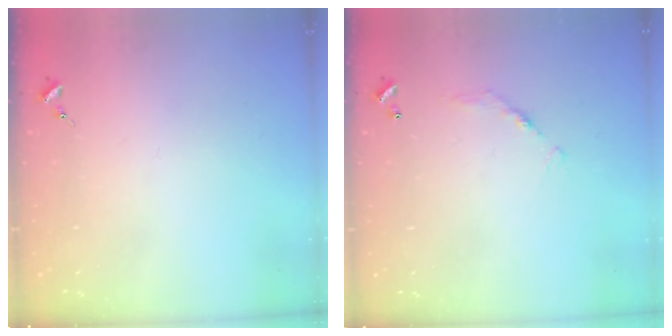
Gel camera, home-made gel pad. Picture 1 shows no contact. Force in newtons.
{"total": 6.8, "press": 6.8, "slide": 0.5}